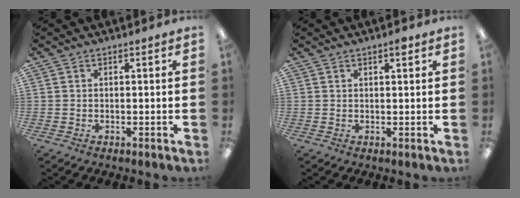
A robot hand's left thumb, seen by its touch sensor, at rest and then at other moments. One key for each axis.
{"total": 2.0, "fx": 1.3, "fy": 0.6, "fz": 1.4, "tx": -0.021, "ty": 0.000, "tz": 0.019}